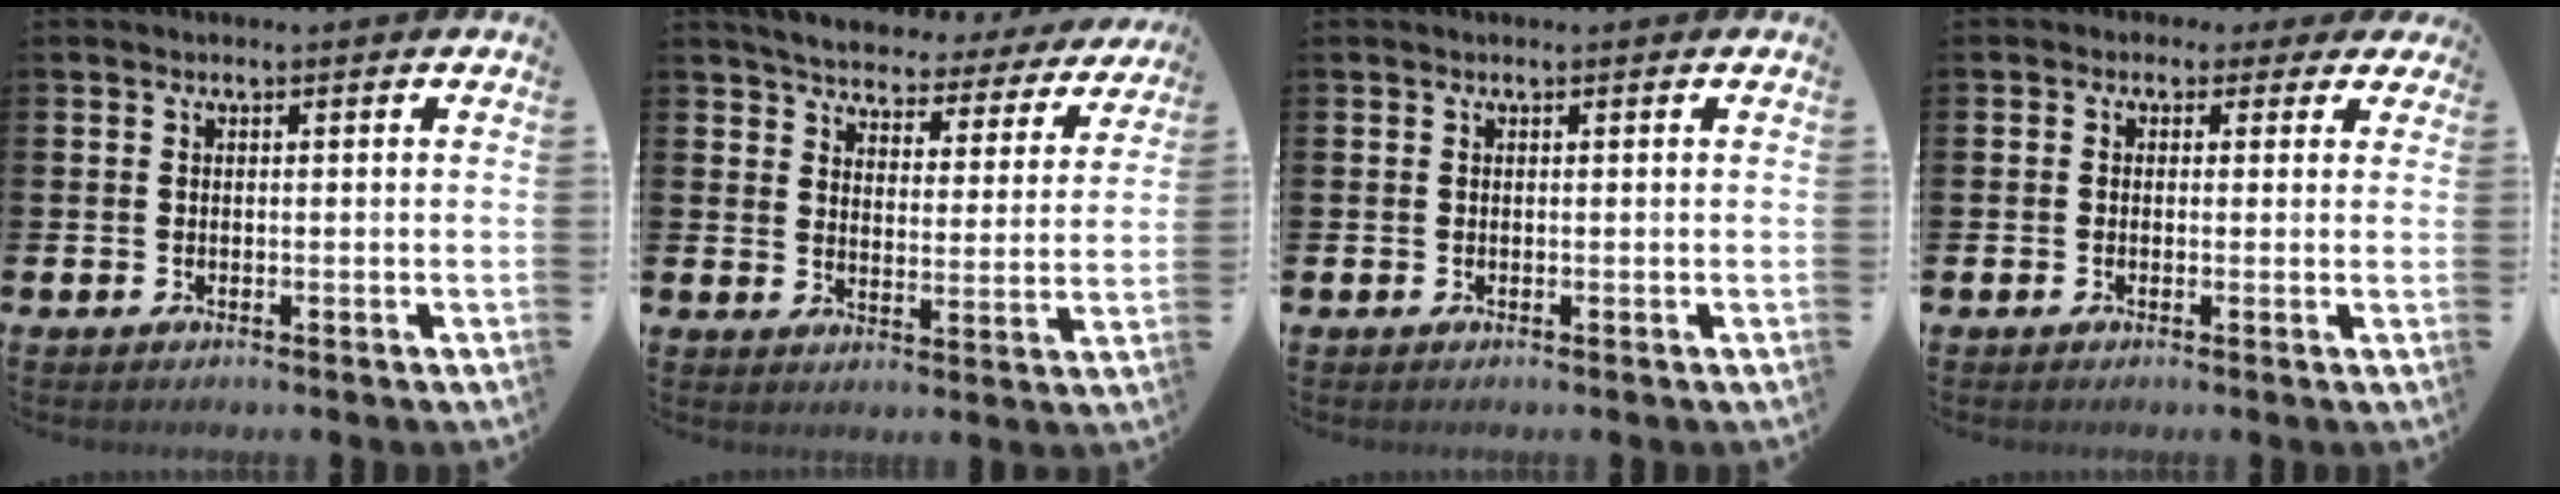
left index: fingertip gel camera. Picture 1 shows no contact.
{"total": 4.5, "force": [4.4, 0.6, 0.6], "torque": [-0.040, -0.037, 0.071]}
{"total": 0.0}
{"total": 1.4, "force": [0.3, 1.4, 0.1], "torque": [-0.006, 0.005, 0.001]}